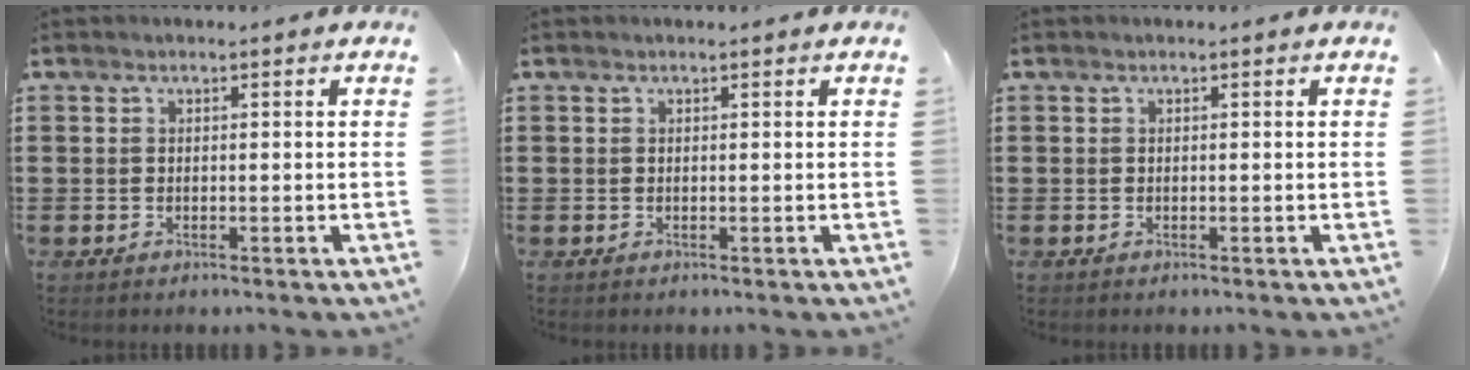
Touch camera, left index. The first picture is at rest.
{"total": 0.0}
{"total": 0.0}